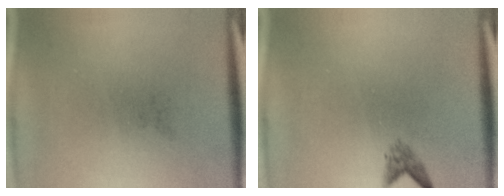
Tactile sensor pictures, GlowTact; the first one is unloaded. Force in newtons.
{"total": 1.3}